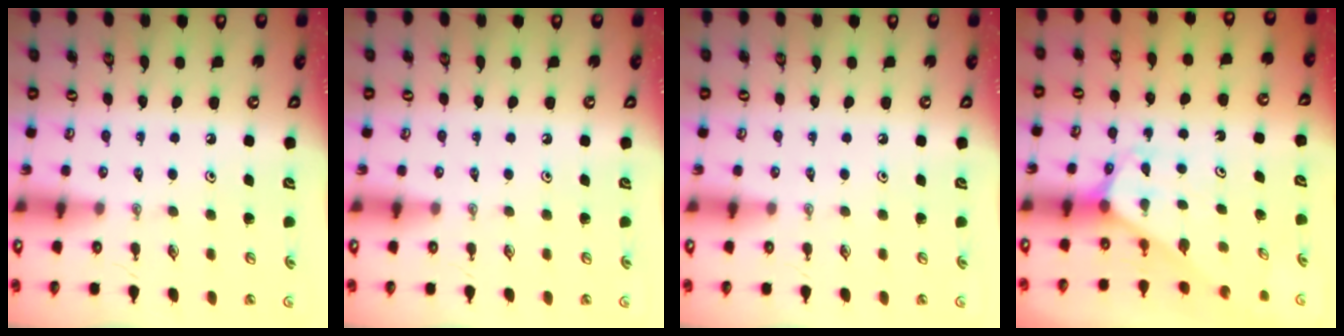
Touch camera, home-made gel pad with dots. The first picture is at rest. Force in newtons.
{"total": 0.0}
{"total": 0.0}
{"total": 2.5, "press": 2.5, "slide": 0.1}